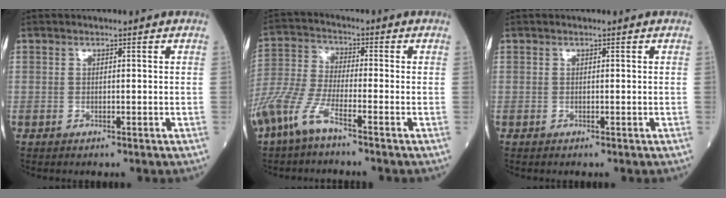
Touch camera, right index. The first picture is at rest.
{"total": 9.1, "force": [-5.9, 1.6, 6.7], "torque": [-0.166, -0.015, -0.129]}
{"total": 0.0}